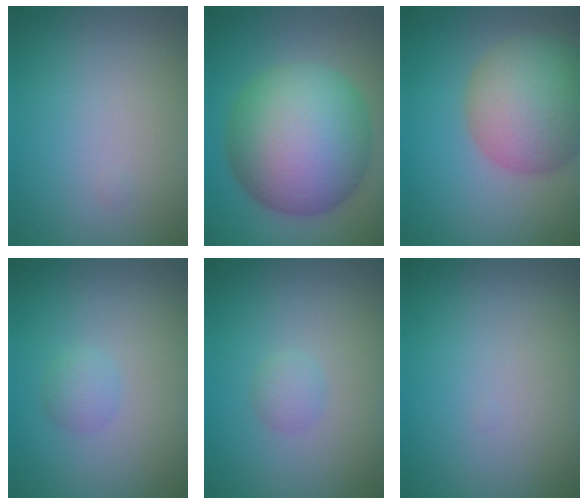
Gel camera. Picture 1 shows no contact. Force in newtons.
{"total": 13.9, "press": 13.9, "slide": 0.4}
{"total": 9.0, "press": 9.0, "slide": 0.5}
{"total": 1.3, "press": 1.3, "slide": 0.0}
{"total": 1.2, "press": 1.2, "slide": 0.1}
{"total": 0.0}